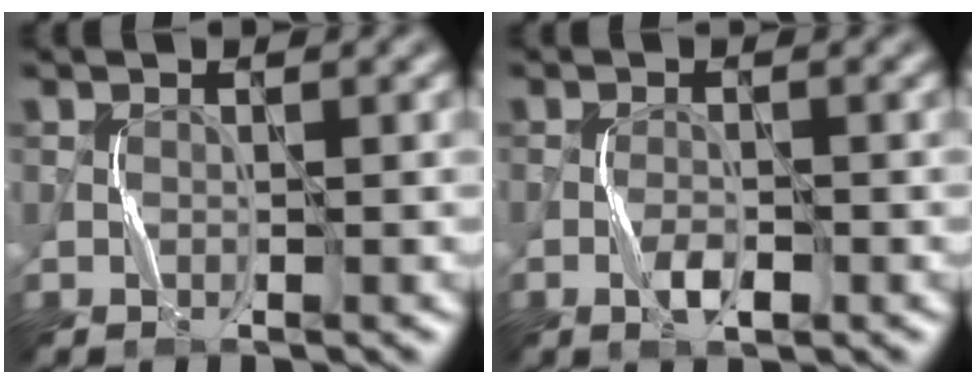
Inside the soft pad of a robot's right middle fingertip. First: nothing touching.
{"total": 1.4, "force": [-0.7, 0.4, 1.1], "torque": [-0.024, 0.003, -0.015]}